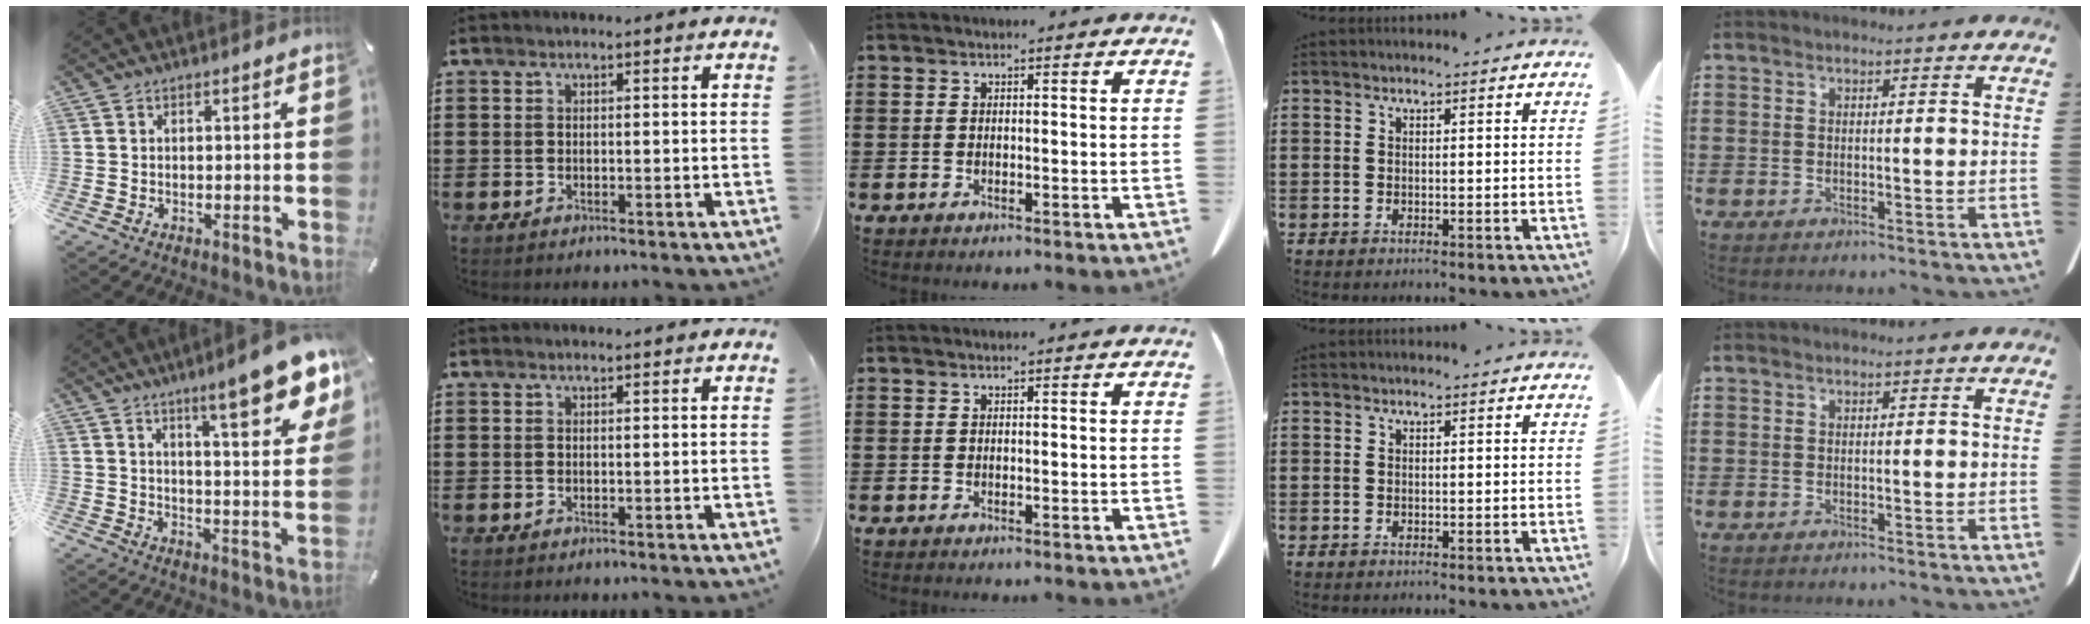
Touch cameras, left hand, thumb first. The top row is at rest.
{"thumb": {"total": 14.6, "force": [10.2, 3.2, 10.0], "torque": [-0.142, -0.062, 0.162]}}